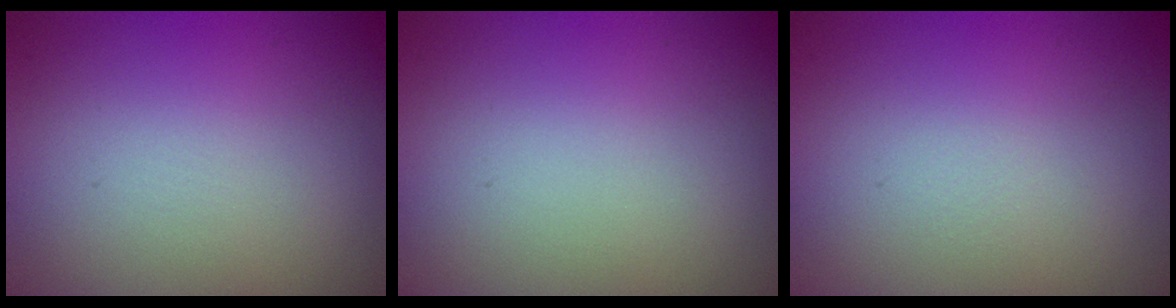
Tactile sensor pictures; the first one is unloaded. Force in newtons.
{"total": 0.0}
{"total": 0.0}